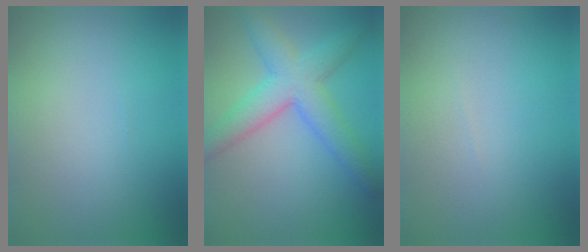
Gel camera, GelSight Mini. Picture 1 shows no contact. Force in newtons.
{"total": 5.8, "press": 5.8, "slide": 0.2}
{"total": 0.0}